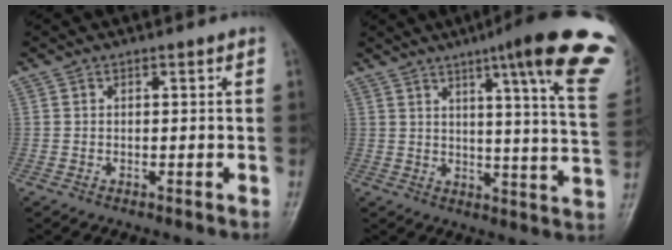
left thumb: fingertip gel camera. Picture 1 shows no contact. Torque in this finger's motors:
{"motor_torque": [1.30, 0.05, 1.58, -1.18, 0.34]}